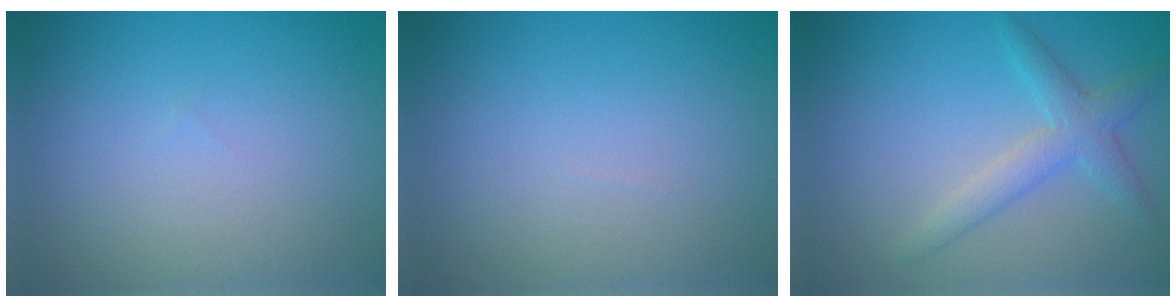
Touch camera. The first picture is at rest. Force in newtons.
{"total": 0.0}
{"total": 3.0, "press": 3.0, "slide": 0.1}